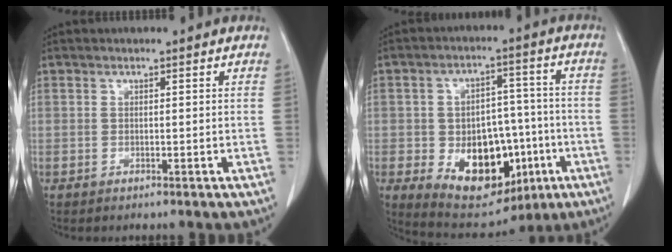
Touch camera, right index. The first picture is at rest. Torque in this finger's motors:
{"motor_torque": [1.26, 0.27, 0.68, 0.07]}